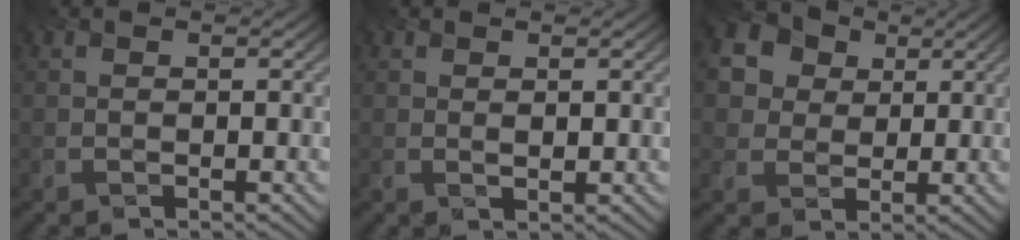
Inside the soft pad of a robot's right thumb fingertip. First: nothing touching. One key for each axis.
{"total": 0.8, "fx": 0.5, "fy": 0.2, "fz": 0.7, "tx": -0.007, "ty": -0.003, "tz": 0.012}
{"total": 9.8, "fx": 4.0, "fy": 8.0, "fz": 4.0, "tx": -0.140, "ty": 0.023, "tz": 0.072}